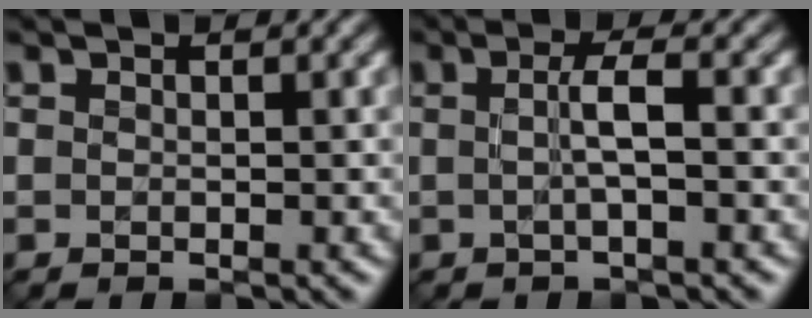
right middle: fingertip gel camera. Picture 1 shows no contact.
{"total": 2.4, "force": [0.0, 0.3, 2.4], "torque": [-0.048, 0.002, -0.003]}